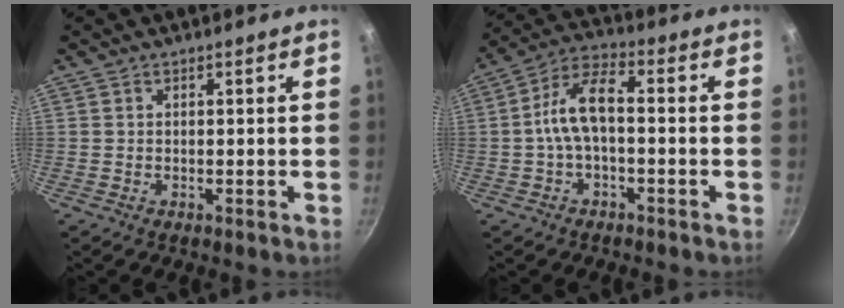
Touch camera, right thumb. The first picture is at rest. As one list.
[{"total": 8.7, "force": [-1.3, 3.9, 7.7], "torque": [-0.147, 0.038, -0.036]}]